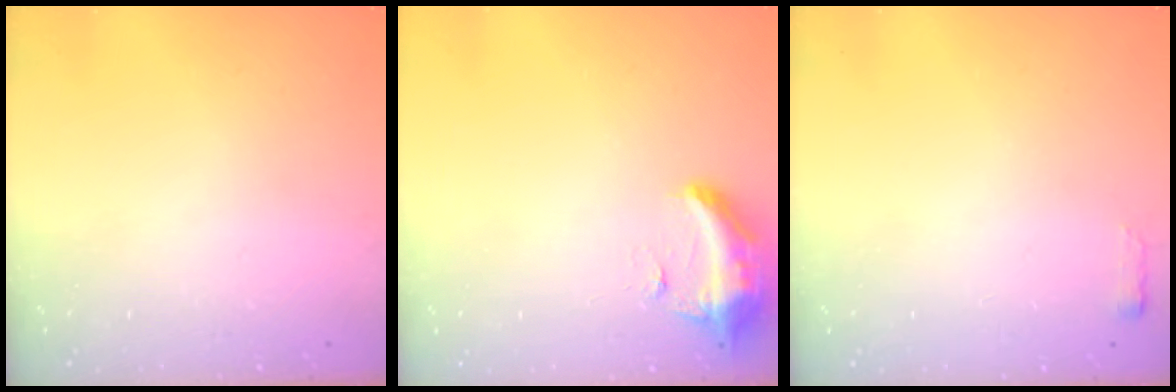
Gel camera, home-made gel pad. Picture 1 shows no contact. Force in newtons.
{"total": 15.9, "press": 11.4, "slide": 11.1}
{"total": 2.4, "press": 2.4, "slide": 0.4}